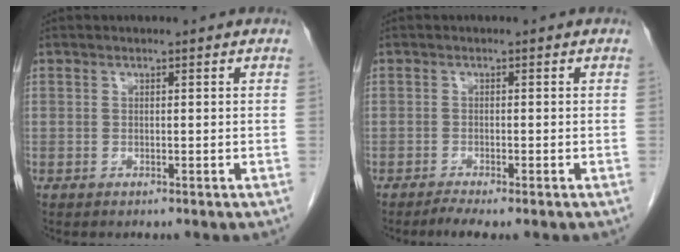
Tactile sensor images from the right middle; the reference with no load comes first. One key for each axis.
{"total": 2.1, "fx": -1.6, "fy": -0.1, "fz": 1.3, "tx": -0.028, "ty": -0.007, "tz": -0.031}